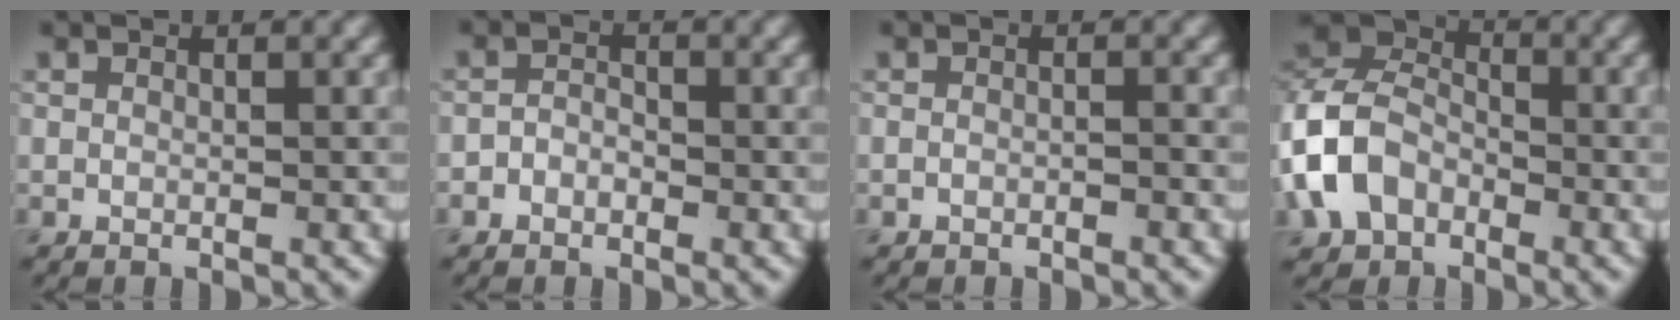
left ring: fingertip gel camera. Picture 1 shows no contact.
{"total": 1.4, "force": [-0.7, 1.0, 0.7], "torque": [-0.014, 0.003, -0.017]}
{"total": 0.7, "force": [-0.5, 0.2, 0.4], "torque": [-0.009, -0.001, -0.013]}
{"total": 8.8, "force": [-3.3, 6.4, 5.0], "torque": [-0.116, 0.002, -0.083]}